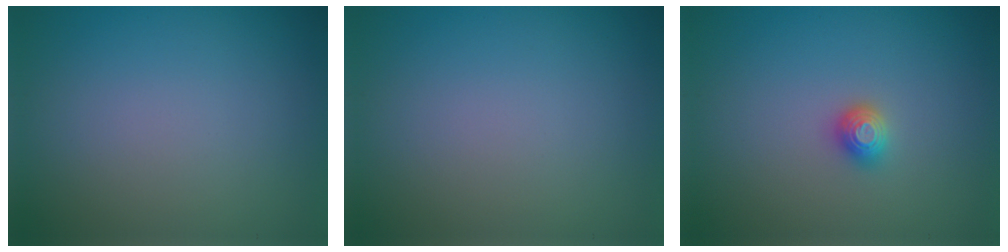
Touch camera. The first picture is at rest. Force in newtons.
{"total": 0.0}
{"total": 1.3, "press": 1.2, "slide": 0.4}